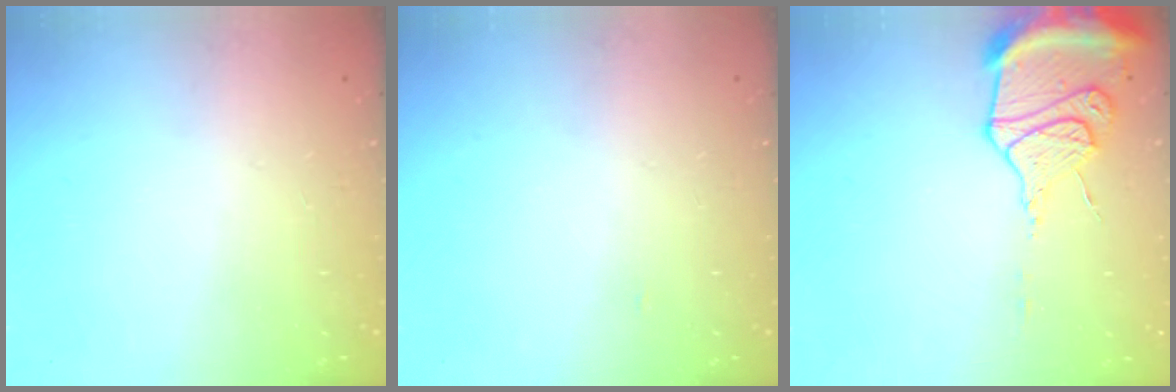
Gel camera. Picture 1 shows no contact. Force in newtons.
{"total": 15.5, "press": 3.5, "slide": 15.1}
{"total": 14.1, "press": 14.1, "slide": 1.3}